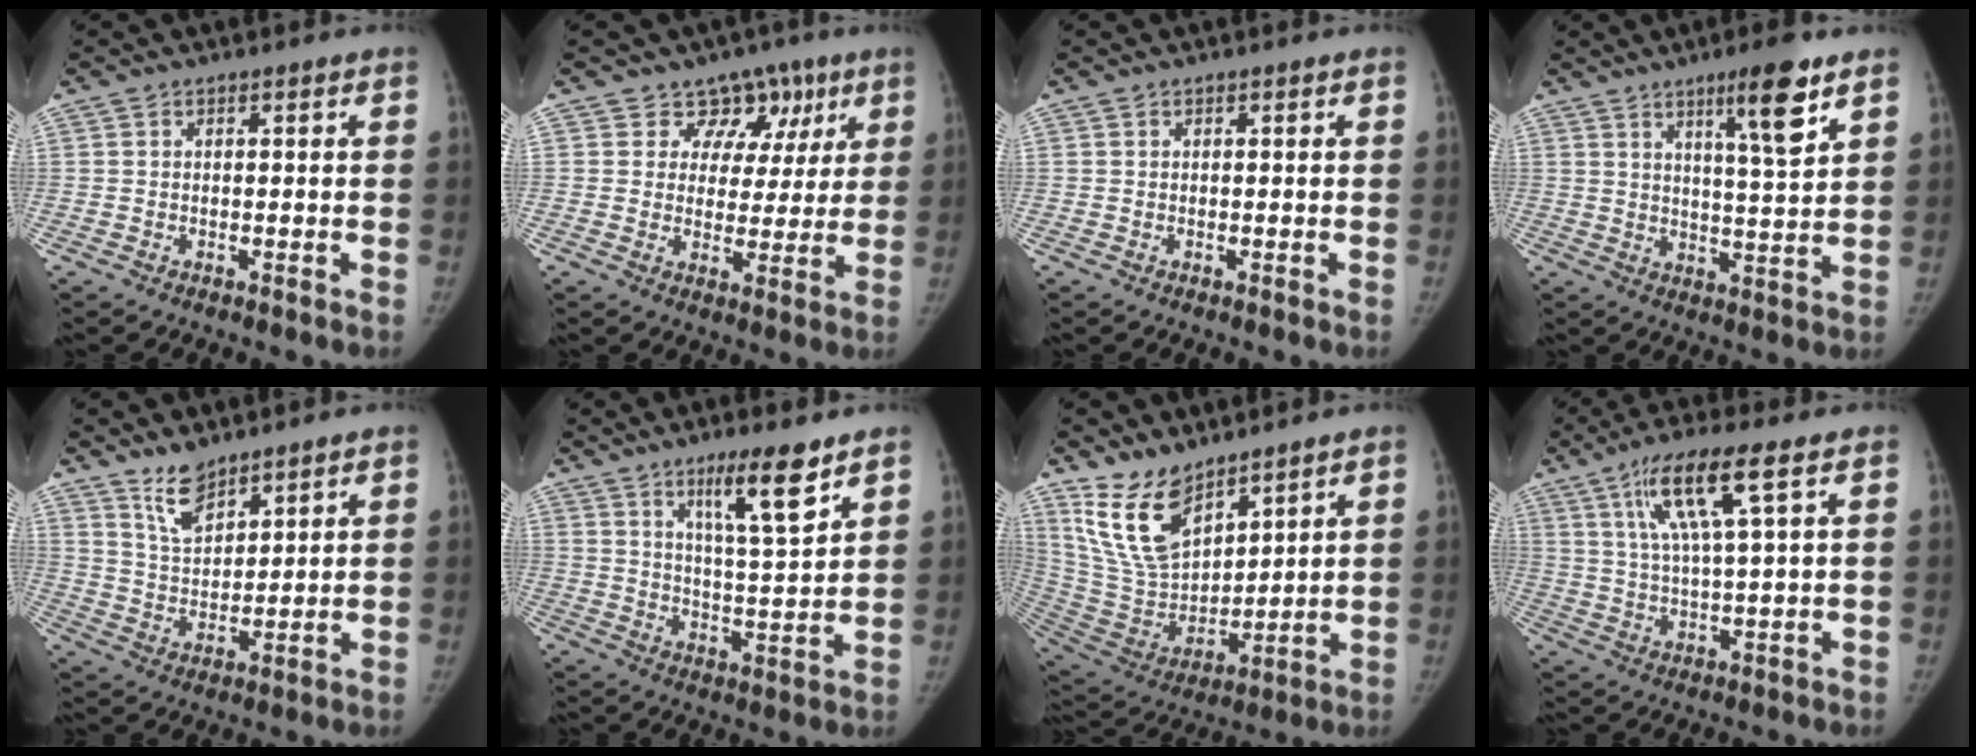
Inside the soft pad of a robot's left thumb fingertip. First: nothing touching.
{"total": 8.6, "force": [5.0, 6.9, 1.3], "torque": [0.042, -0.012, 0.066]}
{"total": 0.0}
{"total": 9.8, "force": [5.8, 1.1, 7.9], "torque": [-0.116, -0.034, 0.091]}
{"total": 6.7, "force": [5.3, 2.6, 3.0], "torque": [-0.036, -0.042, 0.107]}
{"total": 10.3, "force": [6.6, 1.4, 7.8], "torque": [-0.120, -0.045, 0.112]}
{"total": 14.6, "force": [10.4, 7.0, 7.5], "torque": [-0.110, -0.060, 0.224]}
{"total": 11.3, "force": [5.1, 1.3, 9.9], "torque": [-0.199, -0.011, 0.097]}